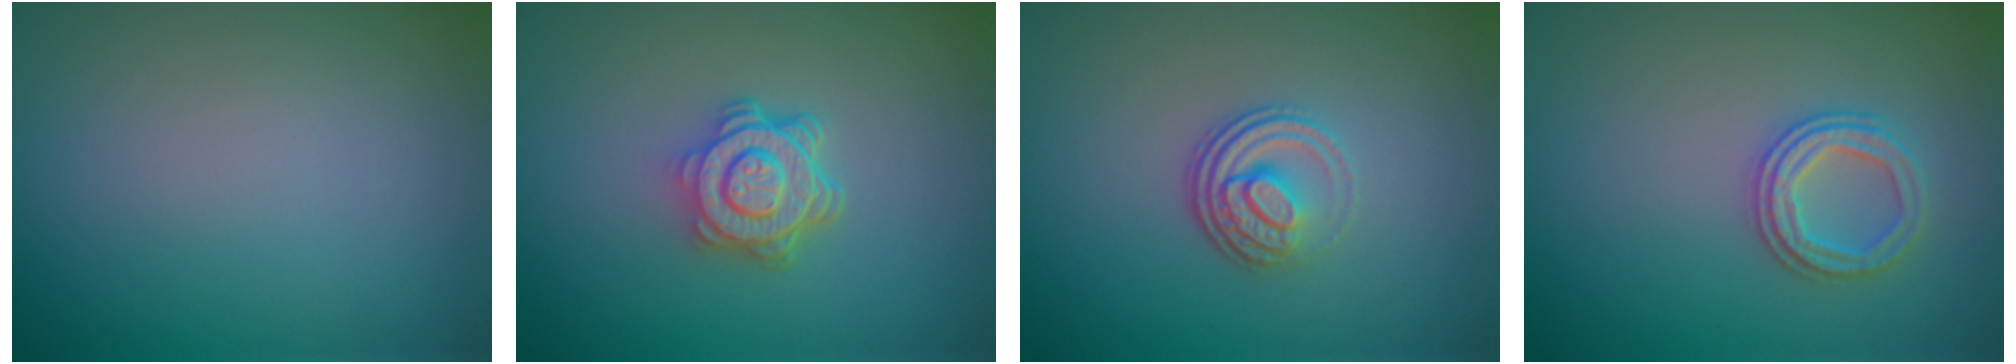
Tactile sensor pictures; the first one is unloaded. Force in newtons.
{"total": 4.5, "press": 3.4, "slide": 3.0}
{"total": 3.5, "press": 2.6, "slide": 2.4}
{"total": 2.5, "press": 2.4, "slide": 0.6}